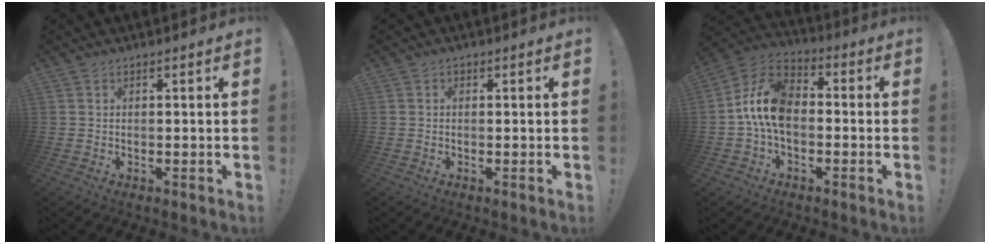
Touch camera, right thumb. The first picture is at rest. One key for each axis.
{"total": 0.6, "fx": 0.2, "fy": 0.6, "fz": 0.1, "tx": 0.004, "ty": -0.001, "tz": 0.001}
{"total": 14.0, "fx": -1.1, "fy": 9.2, "fz": 10.5, "tx": -0.200, "ty": 0.026, "tz": -0.016}